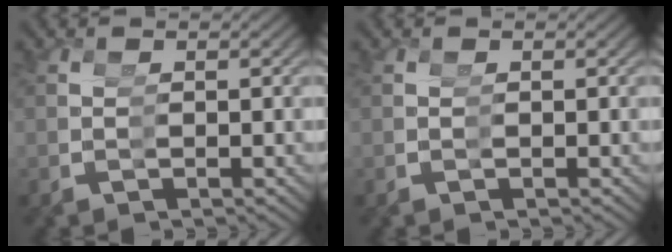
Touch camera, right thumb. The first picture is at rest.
{"total": 0.0}